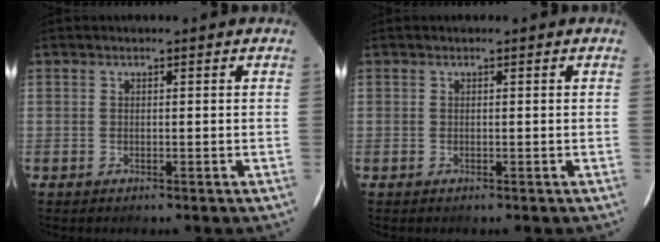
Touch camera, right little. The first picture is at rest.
{"total": 0.0}